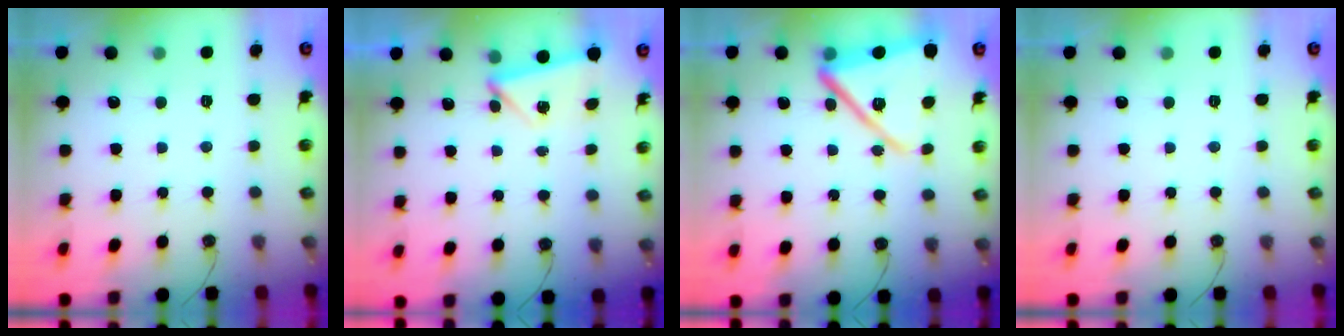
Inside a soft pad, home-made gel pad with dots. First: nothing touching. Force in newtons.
{"total": 3.6, "press": 3.5, "slide": 1.0}
{"total": 16.6, "press": 15.7, "slide": 5.5}
{"total": 0.0}